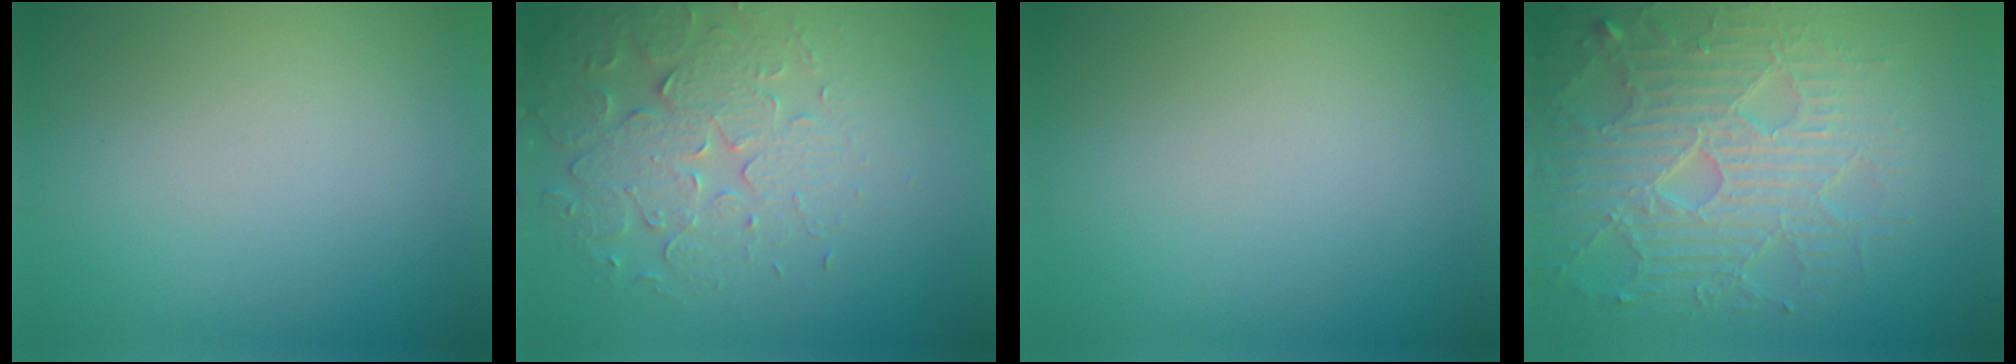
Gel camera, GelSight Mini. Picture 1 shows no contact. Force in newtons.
{"total": 4.5, "press": 4.1, "slide": 1.9}
{"total": 0.0}
{"total": 7.0, "press": 5.7, "slide": 4.0}